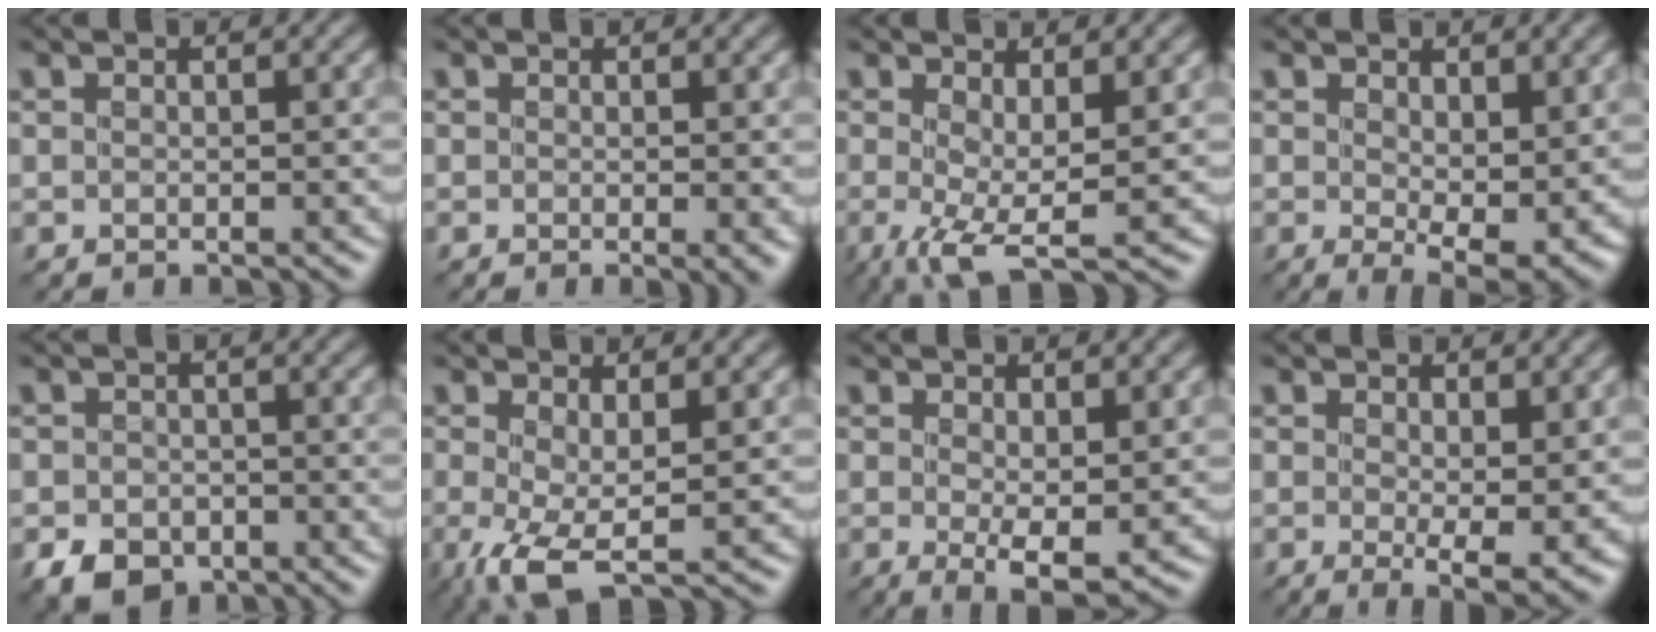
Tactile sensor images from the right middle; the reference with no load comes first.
{"total": 1.6, "force": [0.3, 0.2, 1.6], "torque": [-0.019, -0.006, 0.004]}
{"total": 5.2, "force": [-0.5, 1.5, 4.9], "torque": [-0.094, -0.010, -0.011]}
{"total": 5.9, "force": [0.9, 2.5, 5.3], "torque": [-0.087, -0.014, 0.021]}
{"total": 3.7, "force": [-2.2, 2.5, 1.6], "torque": [-0.026, -0.009, -0.044]}
{"total": 4.6, "force": [-0.7, 1.5, 4.3], "torque": [-0.094, -0.010, -0.015]}
{"total": 3.8, "force": [0.2, 1.0, 3.6], "torque": [-0.060, -0.012, 0.006]}
{"total": 5.1, "force": [0.5, 1.4, 4.9], "torque": [-0.073, -0.019, 0.013]}